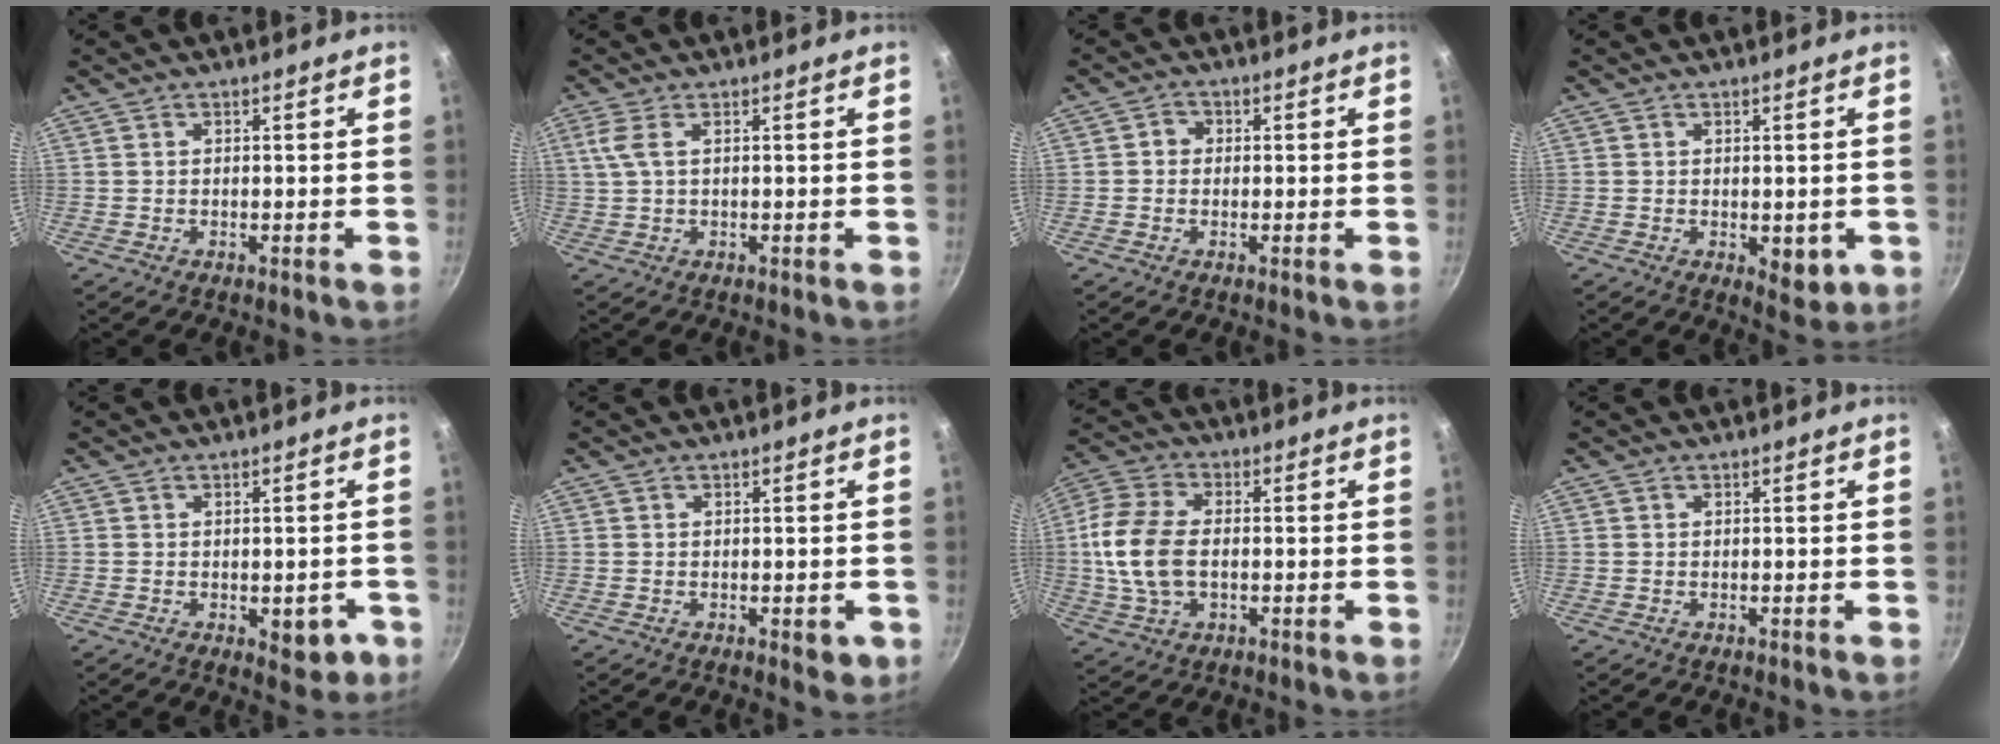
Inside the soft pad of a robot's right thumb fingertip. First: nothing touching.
{"total": 3.3, "force": [1.0, 1.3, 2.9], "torque": [-0.072, 0.005, 0.022]}
{"total": 2.3, "force": [0.0, 2.1, 0.8], "torque": [-0.002, 0.005, -0.007]}
{"total": 5.0, "force": [-0.9, 3.0, 4.0], "torque": [-0.040, -0.003, -0.006]}
{"total": 5.5, "force": [-1.7, 3.2, 4.2], "torque": [-0.020, 0.010, -0.016]}
{"total": 2.9, "force": [-0.7, 1.7, 2.2], "torque": [-0.022, -0.002, -0.009]}
{"total": 13.0, "force": [-0.5, 8.1, 10.1], "torque": [-0.202, 0.017, -0.020]}
{"total": 0.0}